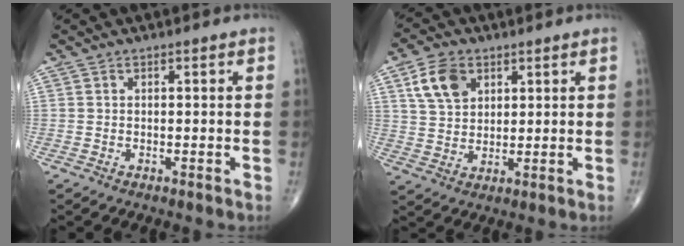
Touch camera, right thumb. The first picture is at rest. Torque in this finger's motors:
{"motor_torque": [-0.58, 0.84, 0.48, 0.16, 0.08]}